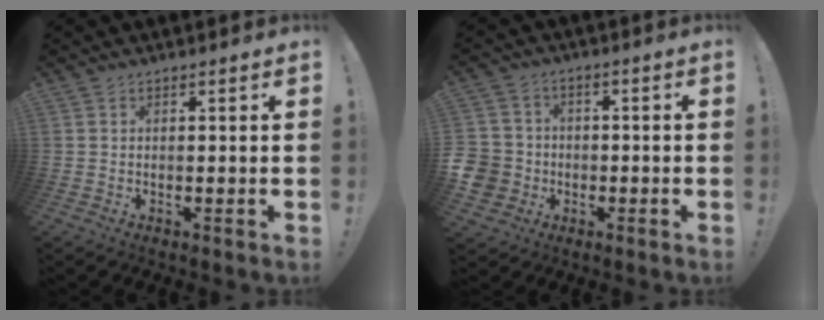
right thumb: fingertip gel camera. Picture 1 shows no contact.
{"total": 8.2, "force": [-1.9, 7.7, 2.1], "torque": [-0.049, 0.021, -0.031]}